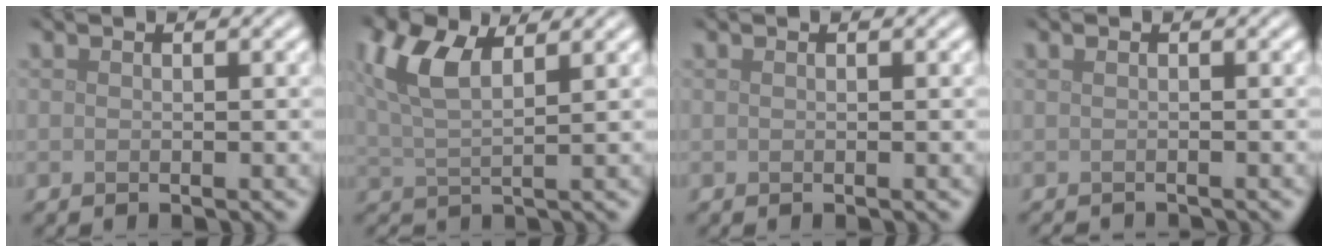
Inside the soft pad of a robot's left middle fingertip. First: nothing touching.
{"total": 6.5, "force": [3.1, 2.9, 4.9], "torque": [-0.117, 0.015, 0.058]}
{"total": 0.0}
{"total": 1.2, "force": [-1.0, 0.3, 0.6], "torque": [-0.001, -0.005, -0.020]}